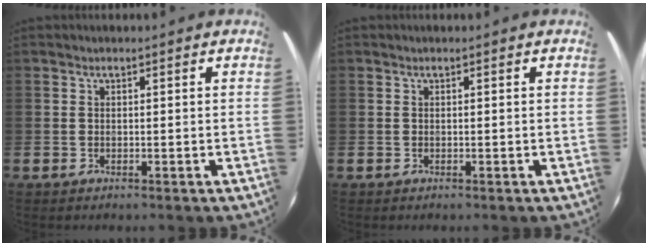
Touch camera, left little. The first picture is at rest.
{"total": 0.0}